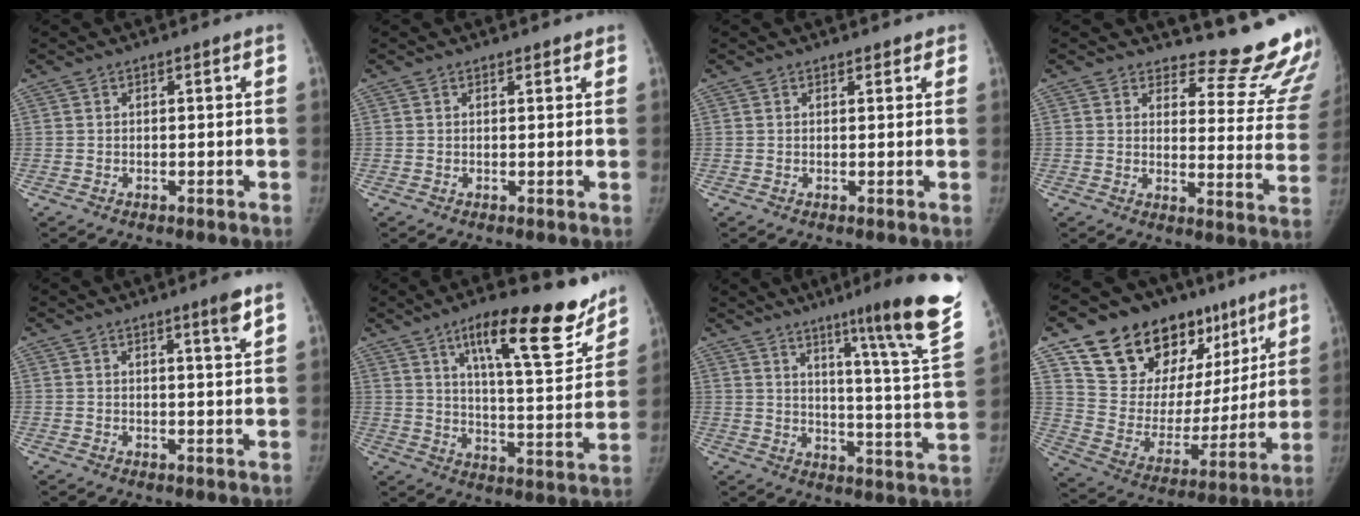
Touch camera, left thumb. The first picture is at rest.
{"total": 1.1, "force": [0.9, 0.5, 0.2], "torque": [0.002, -0.005, 0.010]}
{"total": 1.5, "force": [1.2, 0.9, 0.2], "torque": [0.015, -0.004, 0.009]}
{"total": 16.2, "force": [15.1, 3.8, 4.4], "torque": [-0.004, -0.173, 0.159]}
{"total": 3.5, "force": [2.2, -0.1, 2.6], "torque": [-0.038, -0.018, 0.034]}
{"total": 20.3, "force": [13.5, 5.4, 14.2], "torque": [-0.161, -0.069, 0.206]}
{"total": 22.5, "force": [14.8, 0.5, 17.0], "torque": [-0.217, -0.098, 0.200]}
{"total": 27.6, "force": [16.2, 16.2, 15.4], "torque": [-0.193, -0.018, 0.275]}